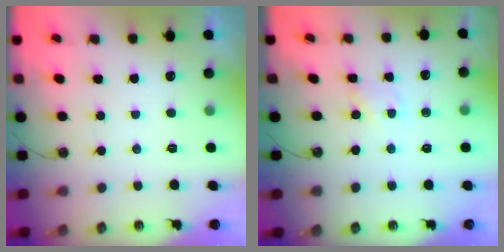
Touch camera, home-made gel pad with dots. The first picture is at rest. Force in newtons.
{"total": 2.7, "press": 2.7, "slide": 0.2}